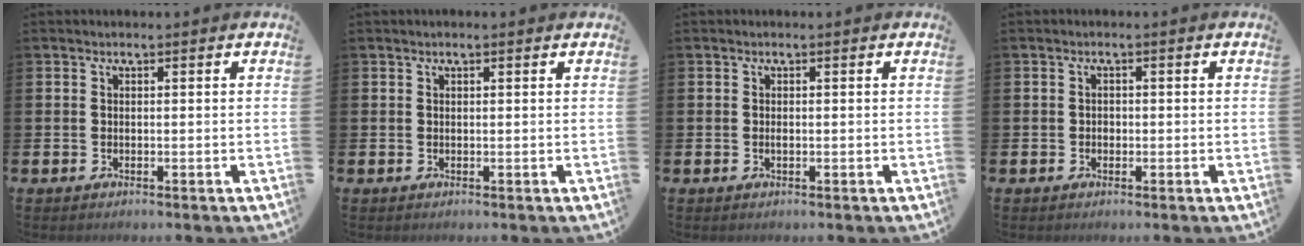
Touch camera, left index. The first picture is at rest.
{"total": 0.6, "force": [0.4, 0.1, 0.4], "torque": [-0.005, 0.002, 0.007]}
{"total": 0.5, "force": [0.0, 0.2, 0.5], "torque": [-0.016, 0.002, 0.001]}
{"total": 0.9, "force": [-0.1, 0.8, 0.3], "torque": [-0.005, 0.005, -0.005]}